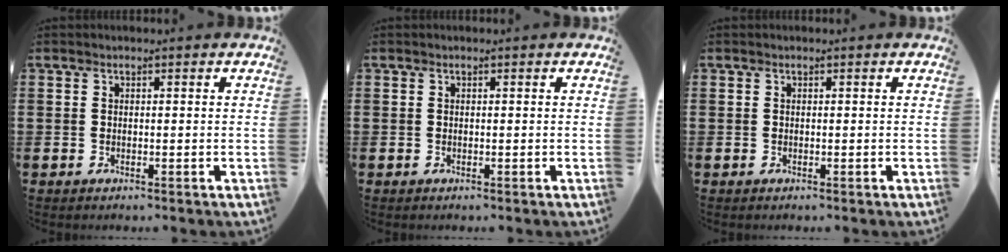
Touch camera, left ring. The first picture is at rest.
{"total": 0.0}
{"total": 0.0}